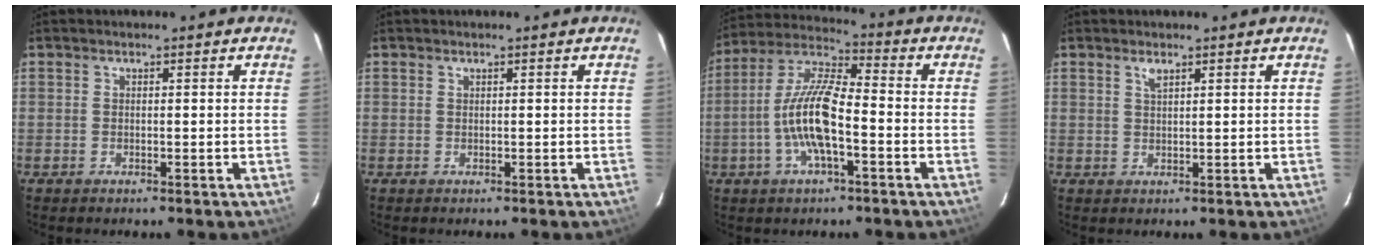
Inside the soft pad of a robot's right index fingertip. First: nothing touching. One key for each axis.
{"total": 0.0}
{"total": 13.3, "fx": -3.3, "fy": 3.8, "fz": 12.3, "tx": -0.250, "ty": 0.004, "tz": -0.067}
{"total": 1.4, "fx": 1.0, "fy": 0.4, "fz": 1.0, "tx": -0.018, "ty": 0.003, "tz": 0.019}